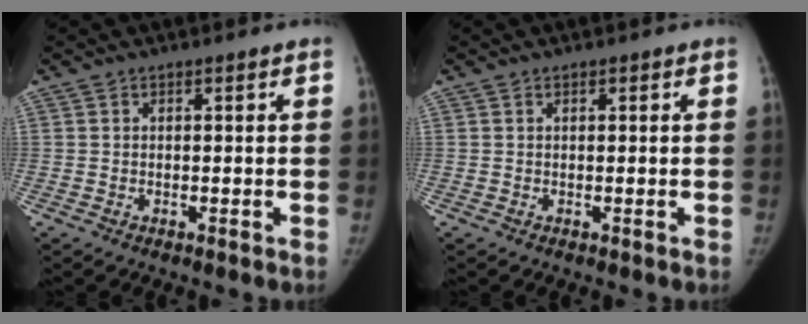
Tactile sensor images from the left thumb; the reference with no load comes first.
{"total": 0.0}